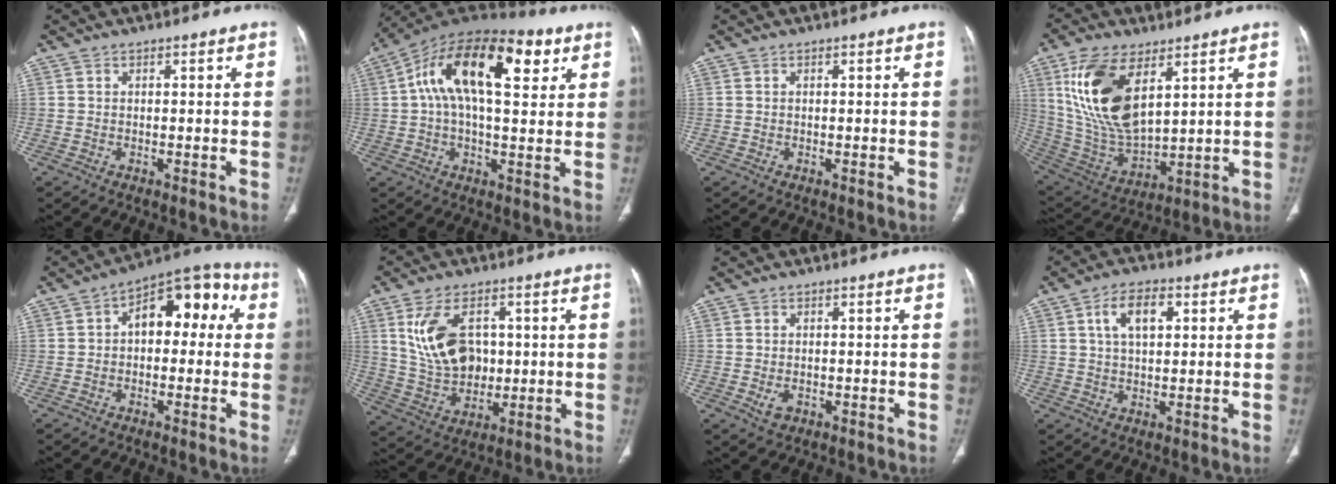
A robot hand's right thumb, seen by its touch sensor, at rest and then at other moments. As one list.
[{"total": 21.6, "force": [6.8, 10.2, 17.7], "torque": [-0.288, 0.030, 0.102]}, {"total": 0.0}, {"total": 18.4, "force": [7.3, 9.0, 14.3], "torque": [-0.271, -0.028, 0.154]}, {"total": 12.7, "force": [1.9, 7.5, 10.1], "torque": [-0.096, 0.045, 0.016]}, {"total": 13.5, "force": [3.0, 9.1, 9.5], "torque": [-0.153, -0.007, 0.069]}, {"total": 2.5, "force": [-0.7, 1.8, 1.6], "torque": [-0.023, 0.001, -0.005]}, {"total": 7.2, "force": [2.4, 3.9, 5.6], "torque": [-0.095, 0.004, 0.041]}]